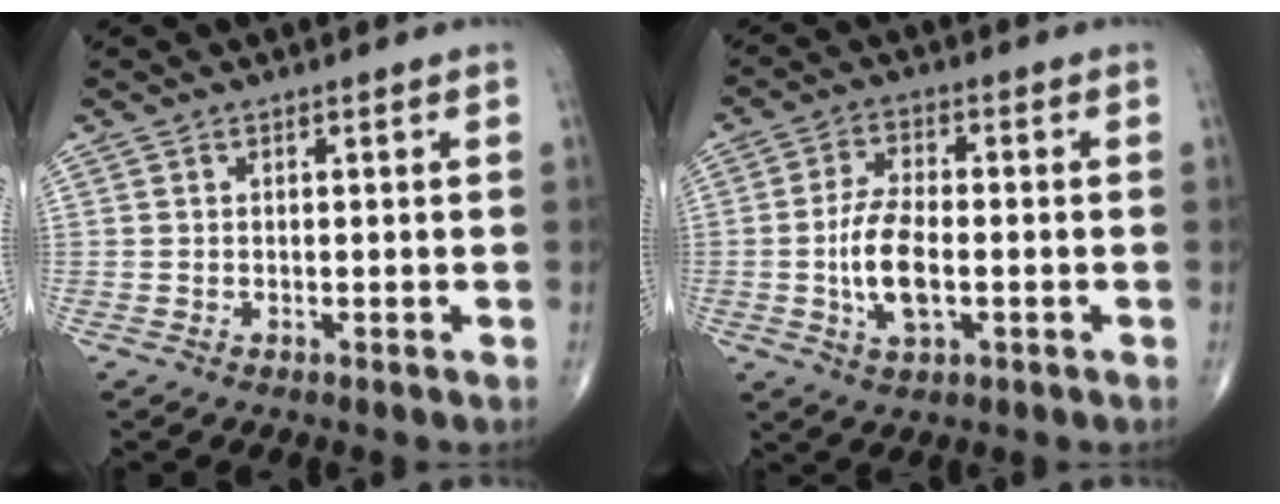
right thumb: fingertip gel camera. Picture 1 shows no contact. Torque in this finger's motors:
{"motor_torque": [0.35, -0.01, 0.95, 0.15, 0.24]}